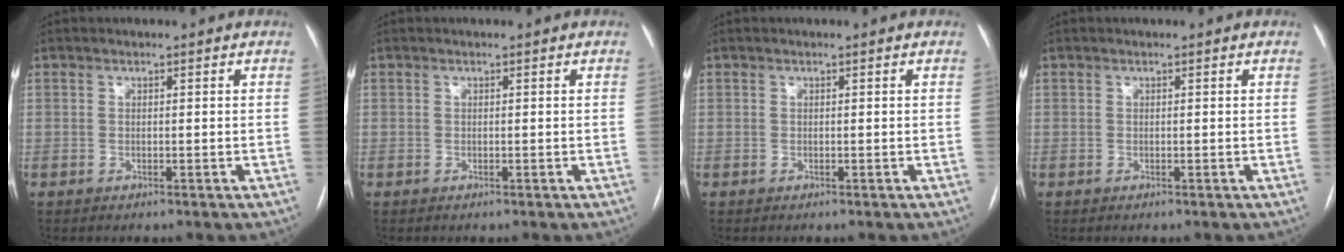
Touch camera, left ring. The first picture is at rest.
{"total": 0.0}
{"total": 0.0}
{"total": 0.0}